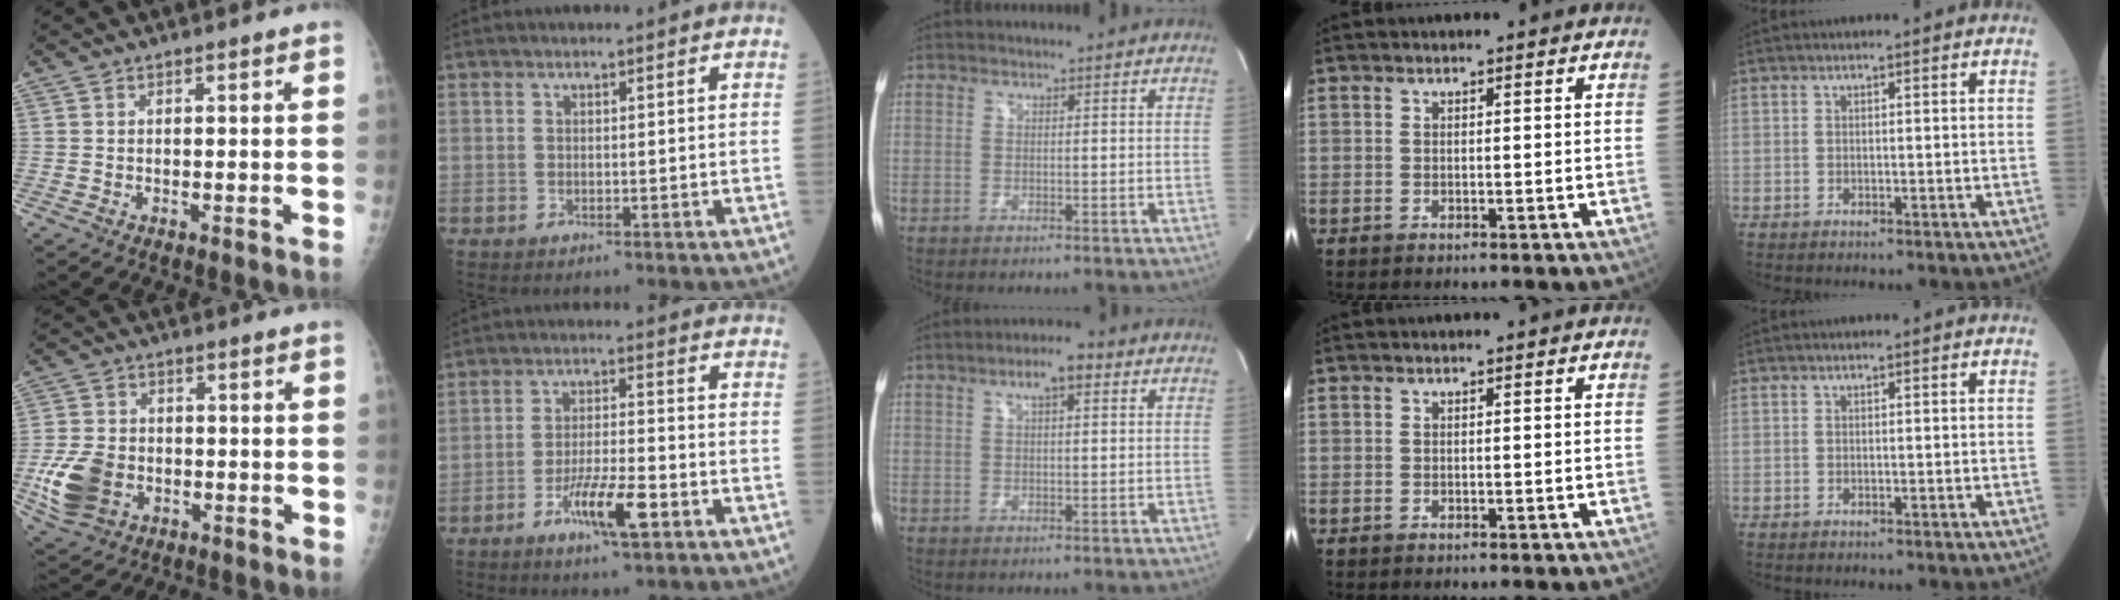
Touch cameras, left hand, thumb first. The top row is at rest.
{"thumb": {"total": 10.4, "force": [-2.8, 7.8, 6.3], "torque": [-0.120, 0.008, -0.050]}, "index": {"total": 7.5, "force": [-3.8, 1.0, 6.4], "torque": [-0.123, -0.008, -0.066]}, "middle": {"total": 4.6, "force": [2.1, 1.2, 3.8], "torque": [-0.070, 0.018, 0.034]}}